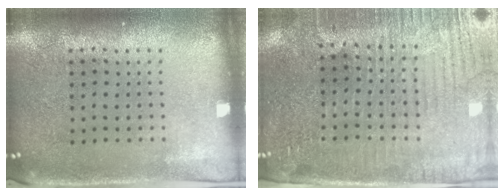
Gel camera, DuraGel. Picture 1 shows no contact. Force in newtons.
{"total": 3.7, "press": 3.5, "slide": 1.4}